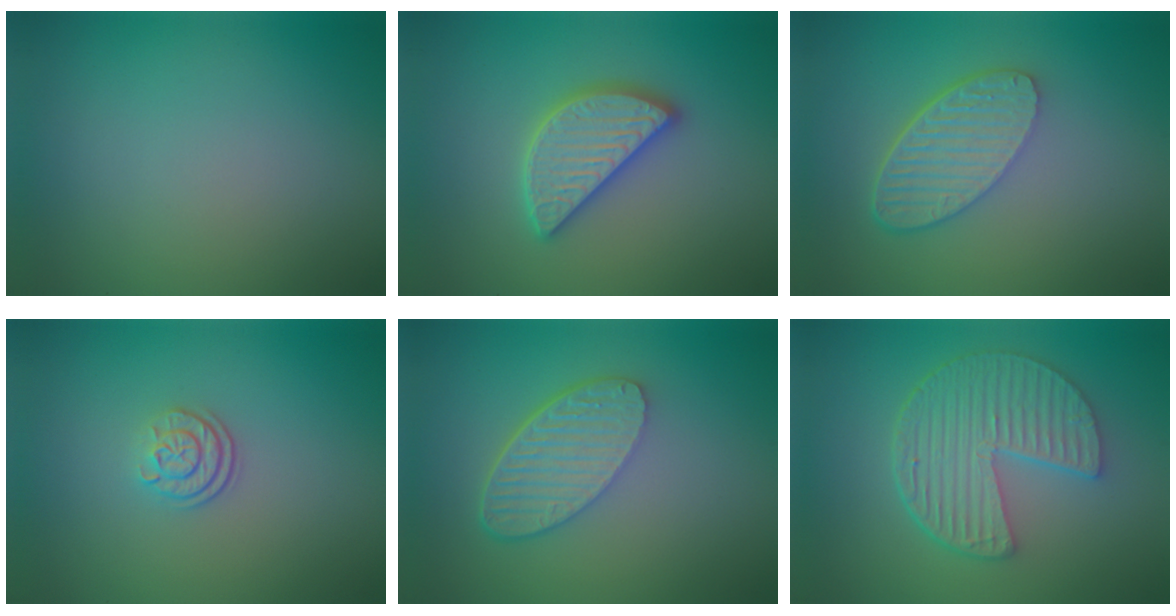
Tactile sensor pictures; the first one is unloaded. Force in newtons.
{"total": 4.7, "press": 4.7, "slide": 0.3}
{"total": 5.6, "press": 4.2, "slide": 3.7}
{"total": 2.4, "press": 1.8, "slide": 1.5}
{"total": 5.6, "press": 4.2, "slide": 3.7}
{"total": 6.3, "press": 4.7, "slide": 4.1}